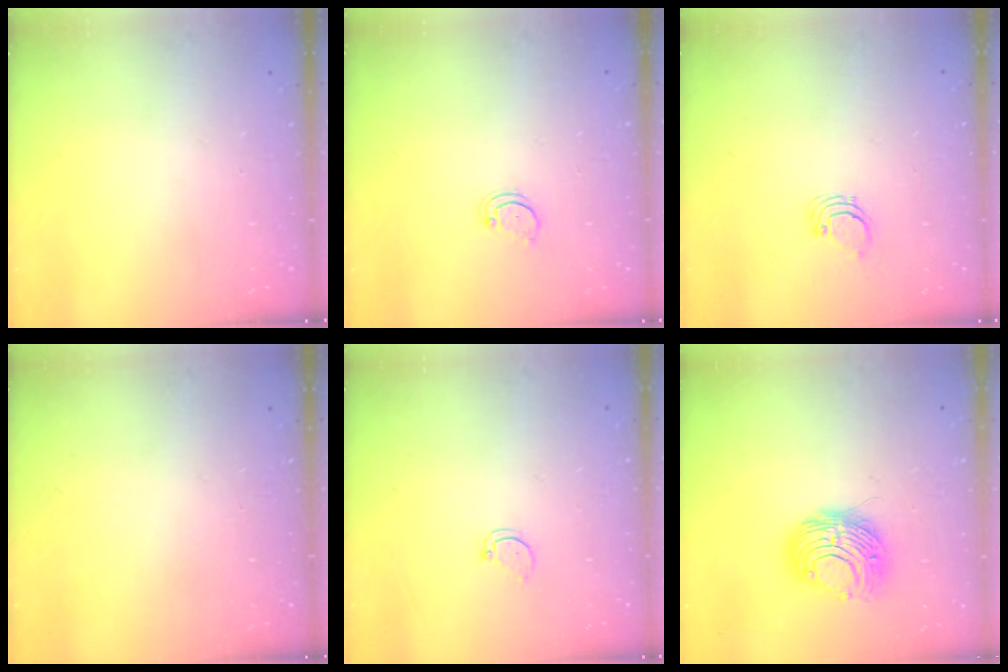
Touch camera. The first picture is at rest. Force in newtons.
{"total": 2.2, "press": 2.2, "slide": 0.2}
{"total": 1.7, "press": 1.7, "slide": 0.1}
{"total": 0.0}
{"total": 2.9, "press": 2.9, "slide": 0.2}
{"total": 9.1, "press": 9.1, "slide": 0.6}